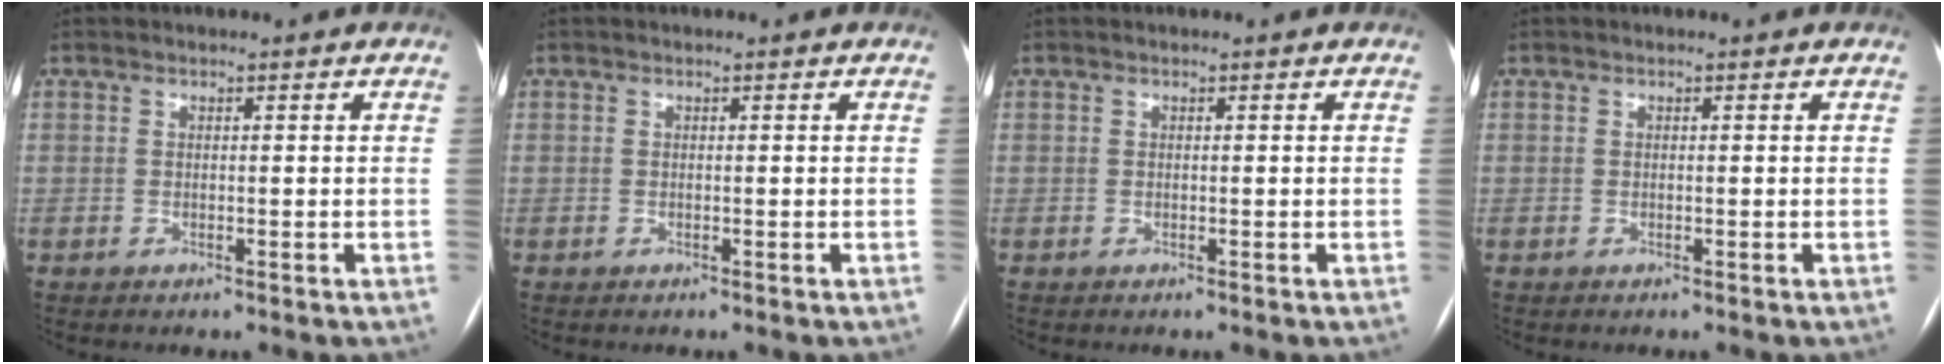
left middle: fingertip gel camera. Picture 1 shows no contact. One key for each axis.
{"total": 0.0}
{"total": 0.0}
{"total": 0.0}